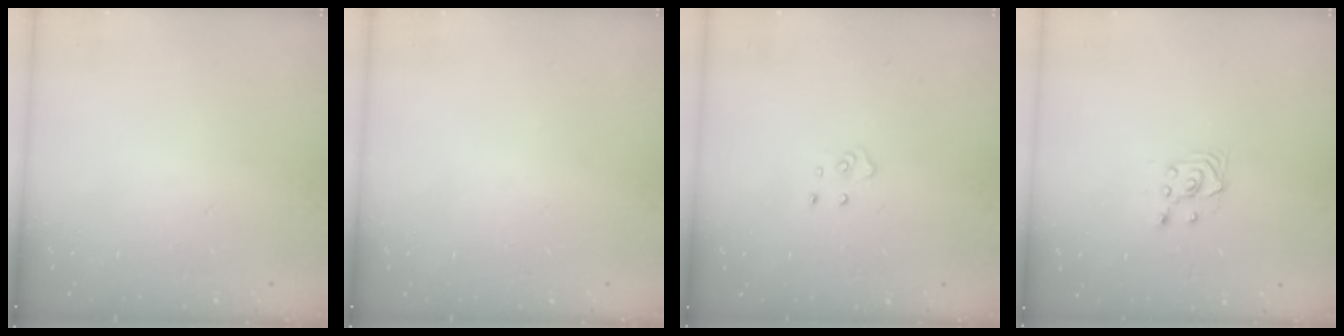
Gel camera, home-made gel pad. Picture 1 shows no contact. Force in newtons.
{"total": 0.0}
{"total": 3.9, "press": 3.8, "slide": 0.4}
{"total": 3.6, "press": 3.2, "slide": 1.6}